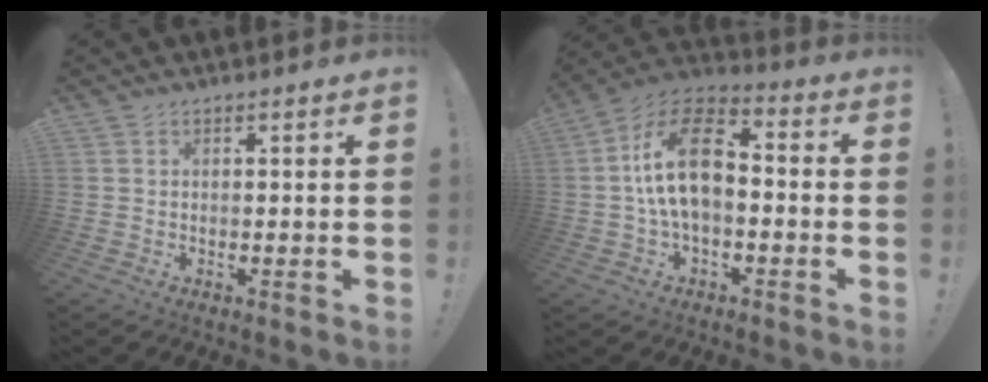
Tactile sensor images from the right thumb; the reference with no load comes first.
{"total": 16.5, "force": [0.4, 9.8, 13.2], "torque": [-0.234, 0.020, 0.007]}